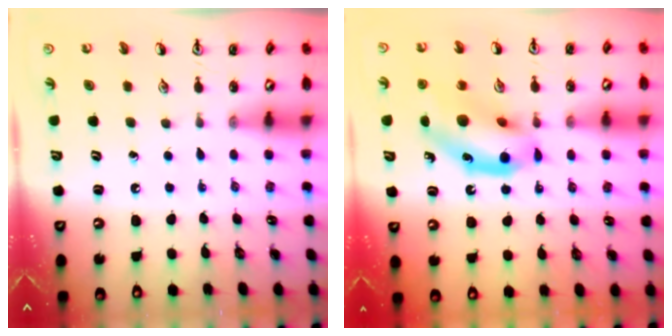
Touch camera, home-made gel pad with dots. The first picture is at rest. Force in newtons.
{"total": 14.7, "press": 14.1, "slide": 4.2}